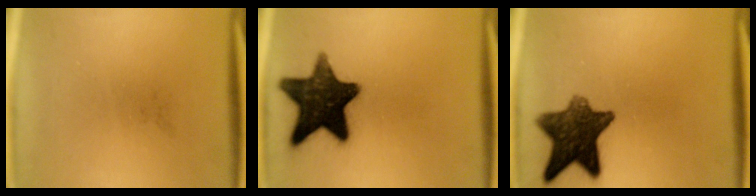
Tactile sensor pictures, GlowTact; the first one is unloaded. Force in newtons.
{"total": 16.0}
{"total": 11.0}